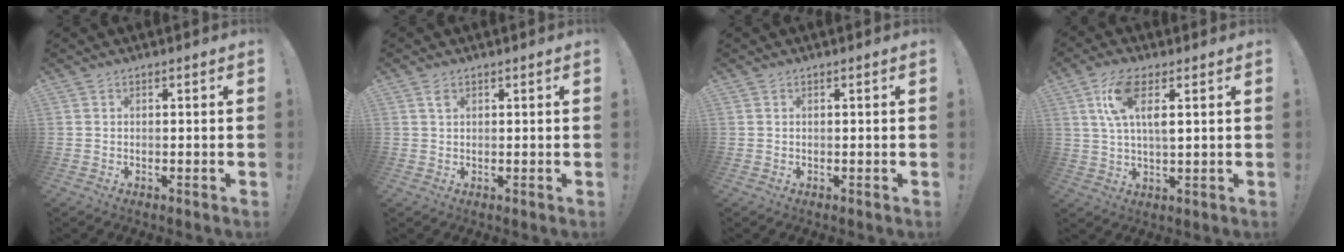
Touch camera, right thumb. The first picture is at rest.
{"total": 1.5, "force": [0.9, 0.9, 0.8], "torque": [0.000, -0.005, 0.013]}
{"total": 0.0}
{"total": 9.9, "force": [3.8, 3.7, 8.4], "torque": [-0.156, -0.006, 0.068]}